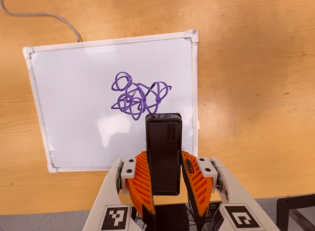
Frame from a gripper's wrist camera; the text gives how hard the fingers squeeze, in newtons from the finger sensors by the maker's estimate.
{"total": 4.8, "left": 3.5, "right": 6.0}